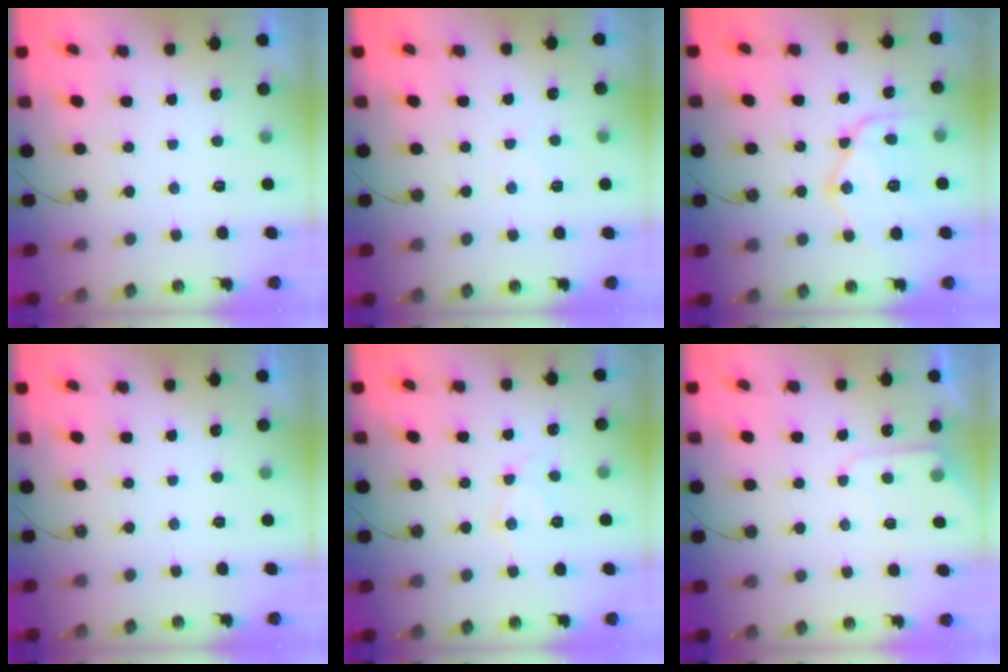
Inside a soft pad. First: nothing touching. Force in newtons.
{"total": 3.6, "press": 3.5, "slide": 0.5}
{"total": 16.9, "press": 16.8, "slide": 1.5}
{"total": 0.0}
{"total": 9.5, "press": 9.5, "slide": 0.7}
{"total": 4.9, "press": 4.9, "slide": 0.6}